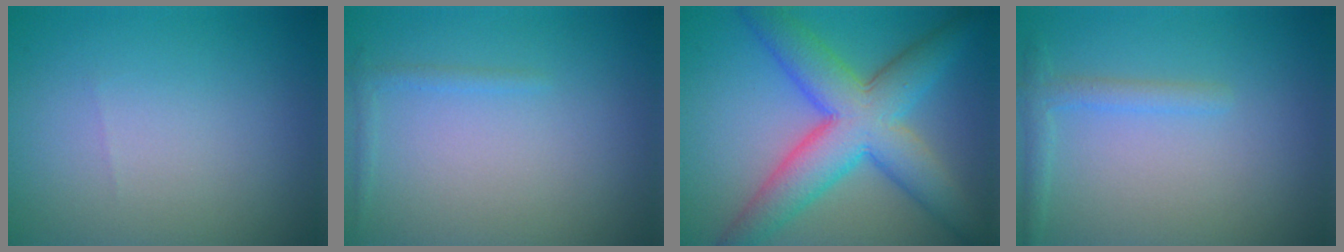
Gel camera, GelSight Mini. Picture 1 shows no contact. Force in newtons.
{"total": 0.8, "press": 0.8, "slide": 0.1}
{"total": 8.9, "press": 8.9, "slide": 0.3}
{"total": 1.7, "press": 1.7, "slide": 0.1}